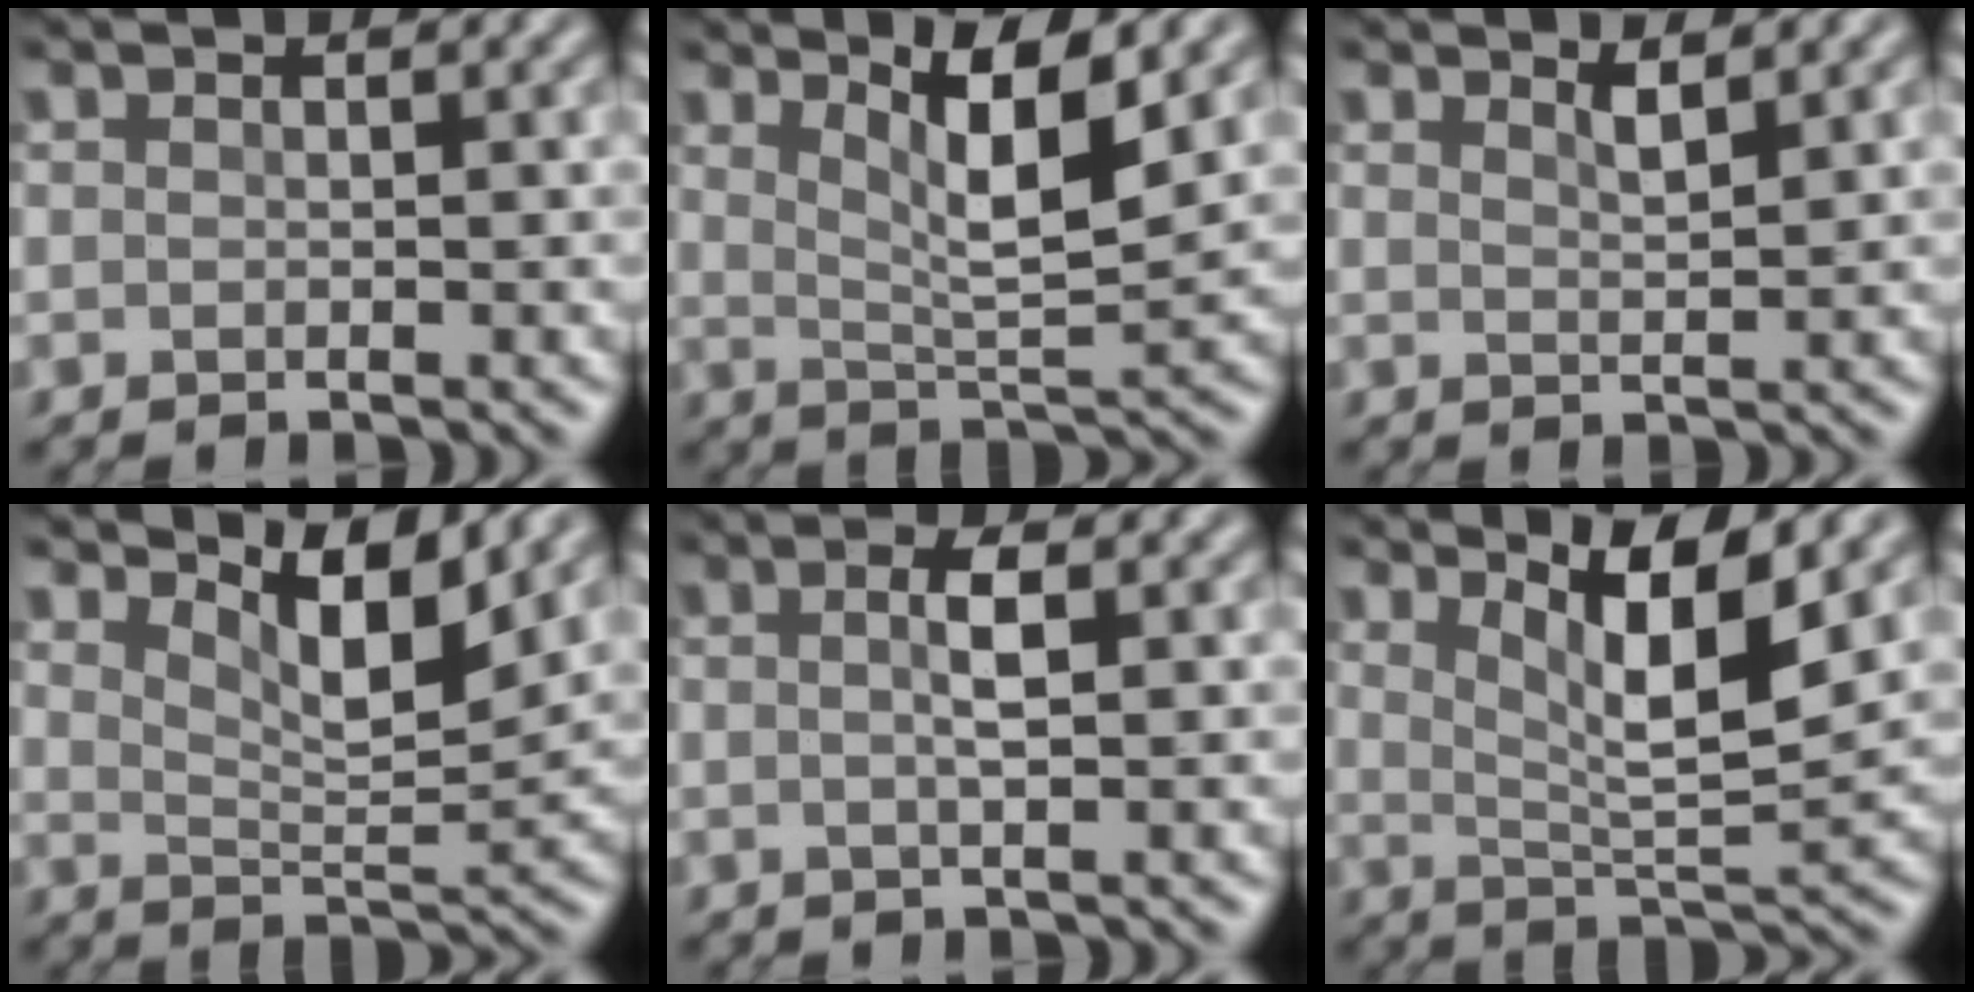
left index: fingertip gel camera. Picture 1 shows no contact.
{"total": 5.6, "force": [2.6, 1.2, 4.8], "torque": [-0.078, -0.007, 0.049]}
{"total": 1.3, "force": [1.0, 0.3, 0.8], "torque": [-0.008, -0.002, 0.015]}
{"total": 5.3, "force": [3.6, 1.3, 3.7], "torque": [-0.066, -0.008, 0.058]}
{"total": 1.9, "force": [-0.1, 0.4, 1.8], "torque": [-0.035, 0.004, -0.004]}
{"total": 6.5, "force": [3.1, 1.4, 5.5], "torque": [-0.090, -0.007, 0.060]}